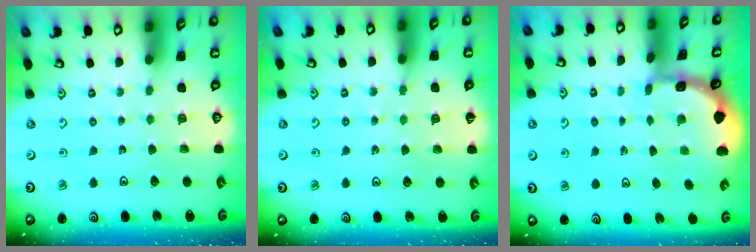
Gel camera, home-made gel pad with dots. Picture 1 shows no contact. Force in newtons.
{"total": 4.8, "press": 4.4, "slide": 1.9}
{"total": 2.7, "press": 2.7, "slide": 0.3}